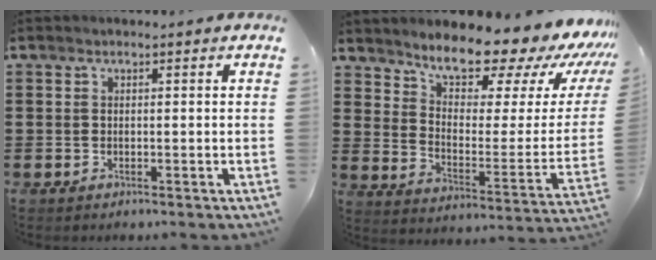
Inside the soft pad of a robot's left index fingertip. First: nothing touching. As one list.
[{"total": 11.1, "force": [10.1, 2.6, 3.8], "torque": [-0.073, -0.091, 0.168]}]